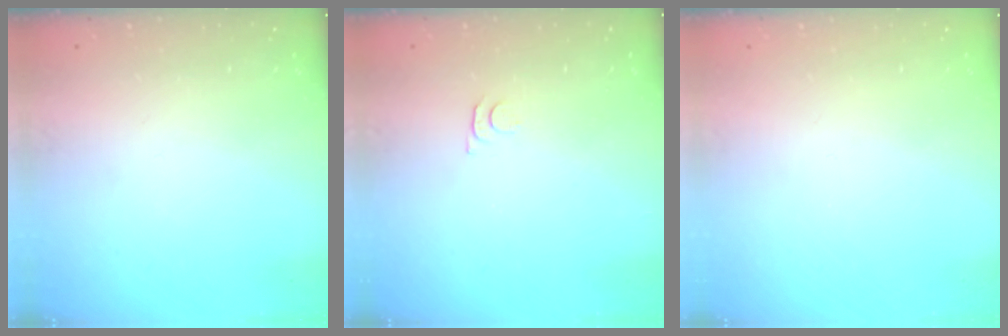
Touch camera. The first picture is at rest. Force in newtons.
{"total": 3.4, "press": 3.4, "slide": 0.5}
{"total": 0.0}